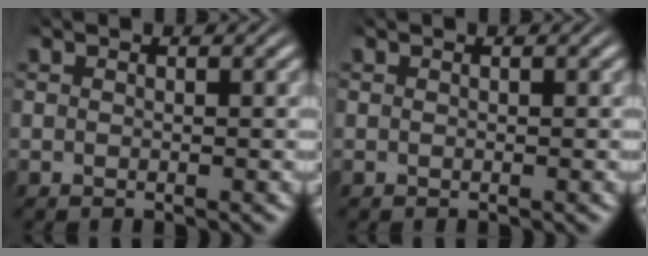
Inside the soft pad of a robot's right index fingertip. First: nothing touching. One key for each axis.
{"total": 0.0}